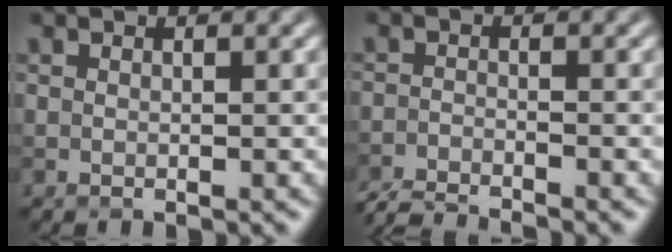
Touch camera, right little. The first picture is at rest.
{"total": 3.4, "force": [-3.3, 0.2, 0.8], "torque": [-0.018, -0.006, -0.070]}